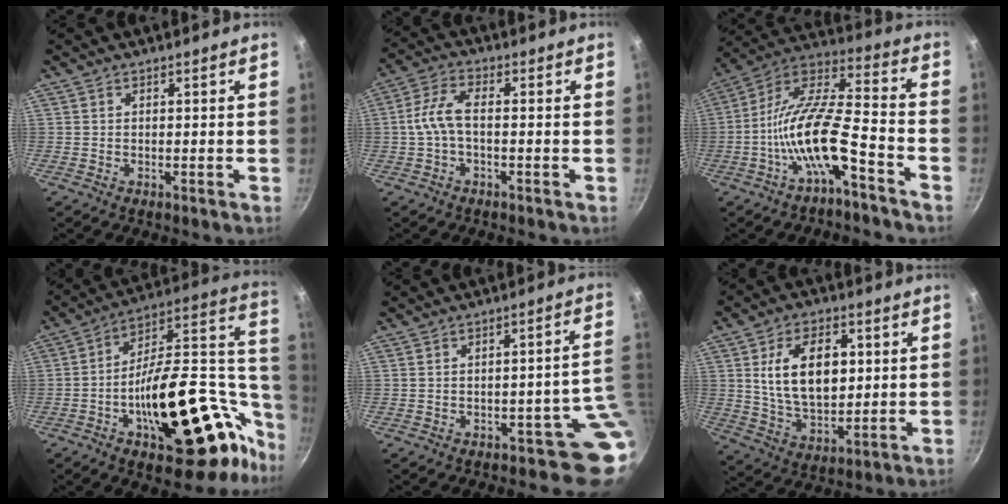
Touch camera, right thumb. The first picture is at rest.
{"total": 6.3, "force": [-0.8, 3.1, 5.4], "torque": [-0.121, 0.028, -0.023]}
{"total": 15.8, "force": [-7.0, 4.9, 13.3], "torque": [-0.245, 0.057, -0.138]}
{"total": 34.9, "force": [-8.0, 18.2, 28.7], "torque": [-0.369, 0.060, -0.108]}
{"total": 6.0, "force": [-1.6, 3.5, 4.6], "torque": [0.006, 0.032, -0.023]}
{"total": 14.8, "force": [2.8, 9.0, 11.4], "torque": [-0.165, -0.009, 0.052]}